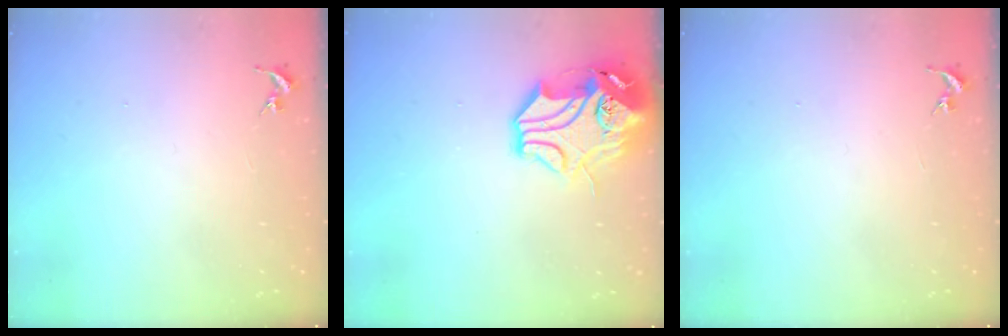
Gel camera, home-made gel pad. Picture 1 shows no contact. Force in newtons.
{"total": 14.5, "press": 14.3, "slide": 1.9}
{"total": 0.0}